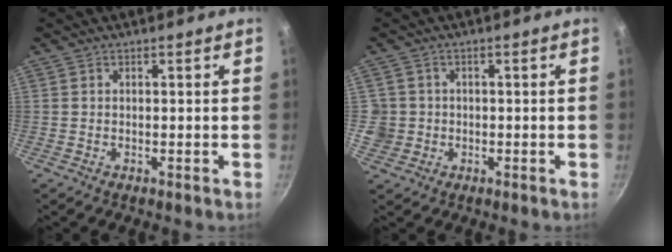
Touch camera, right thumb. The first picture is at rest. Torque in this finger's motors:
{"motor_torque": [0.12, 0.72, 0.36, -0.08, 0.02]}